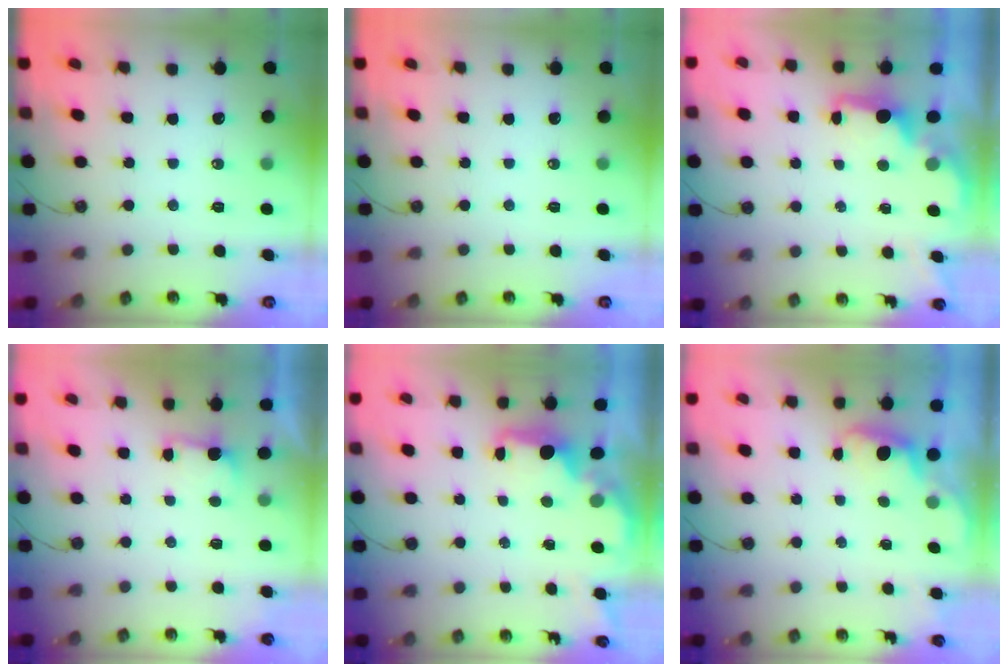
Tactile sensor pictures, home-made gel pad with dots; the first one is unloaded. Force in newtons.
{"total": 0.0}
{"total": 1.9, "press": 1.8, "slide": 0.8}
{"total": 2.1, "press": 1.9, "slide": 0.8}
{"total": 2.2, "press": 2.0, "slide": 0.8}
{"total": 1.0, "press": 0.7, "slide": 0.7}